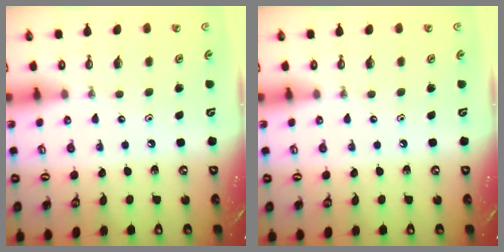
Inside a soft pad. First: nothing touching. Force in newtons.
{"total": 0.0}